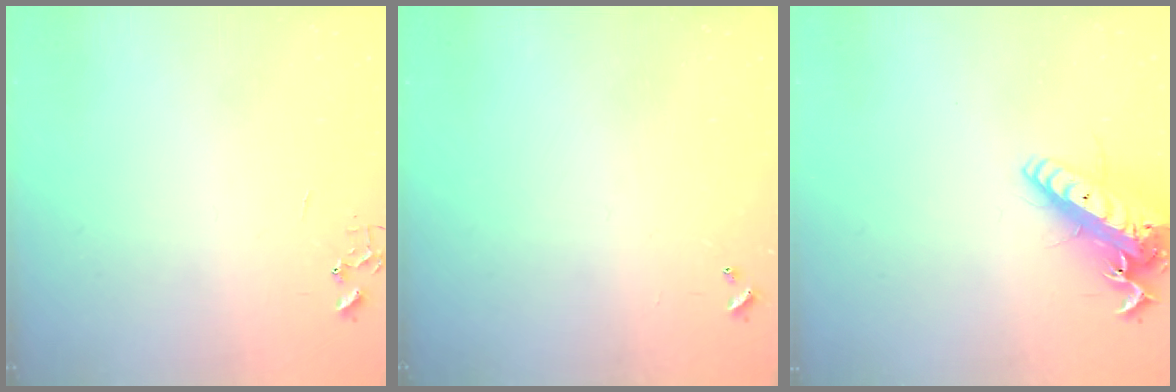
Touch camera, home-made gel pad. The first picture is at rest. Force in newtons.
{"total": 0.0}
{"total": 17.4, "press": 17.0, "slide": 3.4}